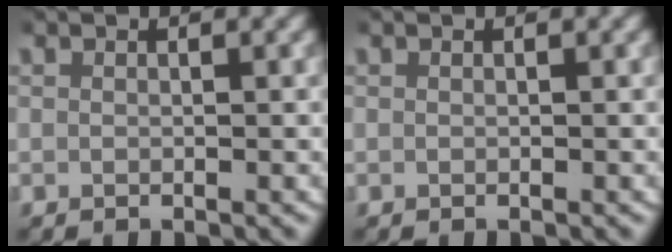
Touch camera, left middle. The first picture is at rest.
{"total": 0.0}